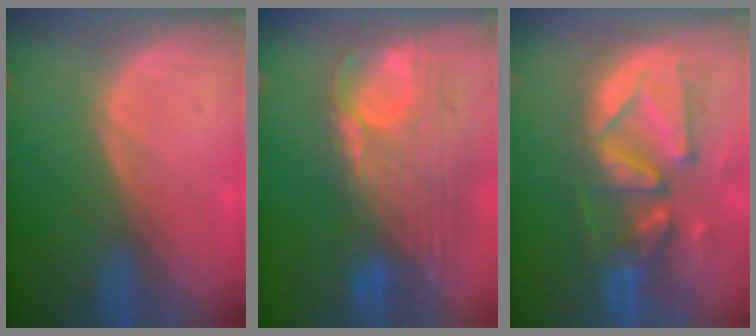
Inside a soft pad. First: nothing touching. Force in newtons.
{"total": 12.7, "press": 10.7, "slide": 6.7}
{"total": 13.0, "press": 11.3, "slide": 6.5}